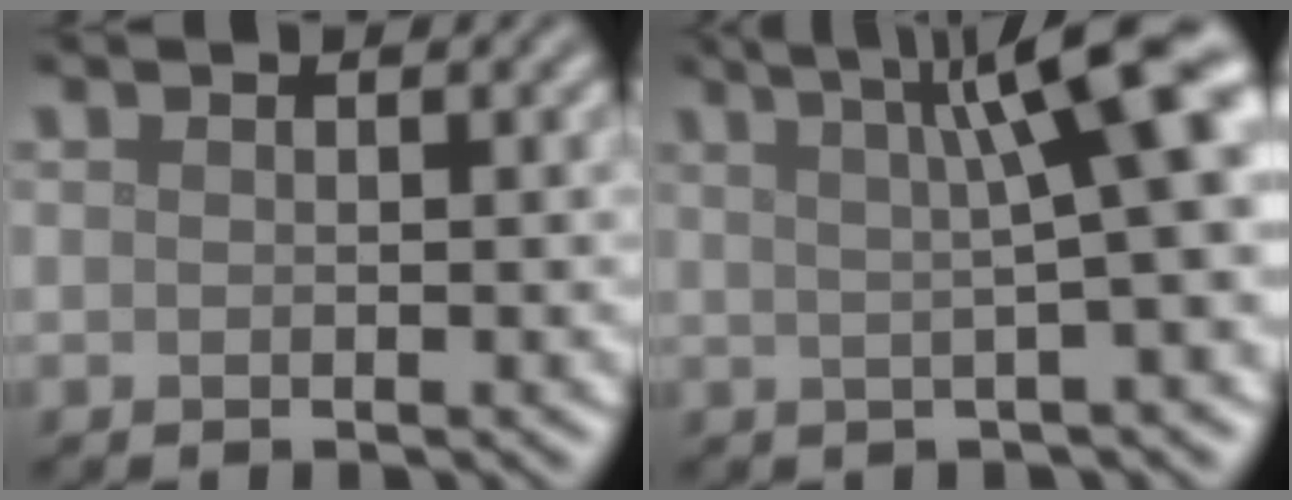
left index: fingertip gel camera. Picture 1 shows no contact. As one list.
[{"total": 9.7, "force": [3.0, 2.1, 9.0], "torque": [-0.084, 0.029, 0.036]}]